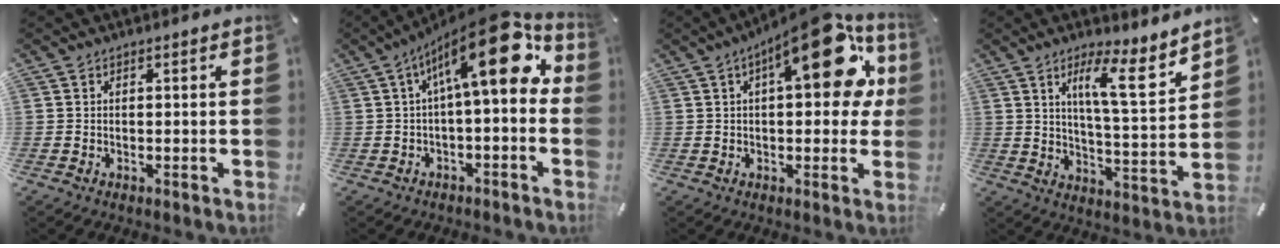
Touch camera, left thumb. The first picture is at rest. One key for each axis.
{"total": 18.0, "fx": 5.6, "fy": 6.6, "fz": 15.8, "tx": -0.233, "ty": -0.036, "tz": 0.083}
{"total": 19.4, "fx": 6.6, "fy": 8.2, "fz": 16.3, "tx": -0.205, "ty": -0.025, "tz": 0.098}
{"total": 12.0, "fx": 6.7, "fy": 2.9, "fz": 9.5, "tx": -0.151, "ty": -0.038, "tz": 0.108}